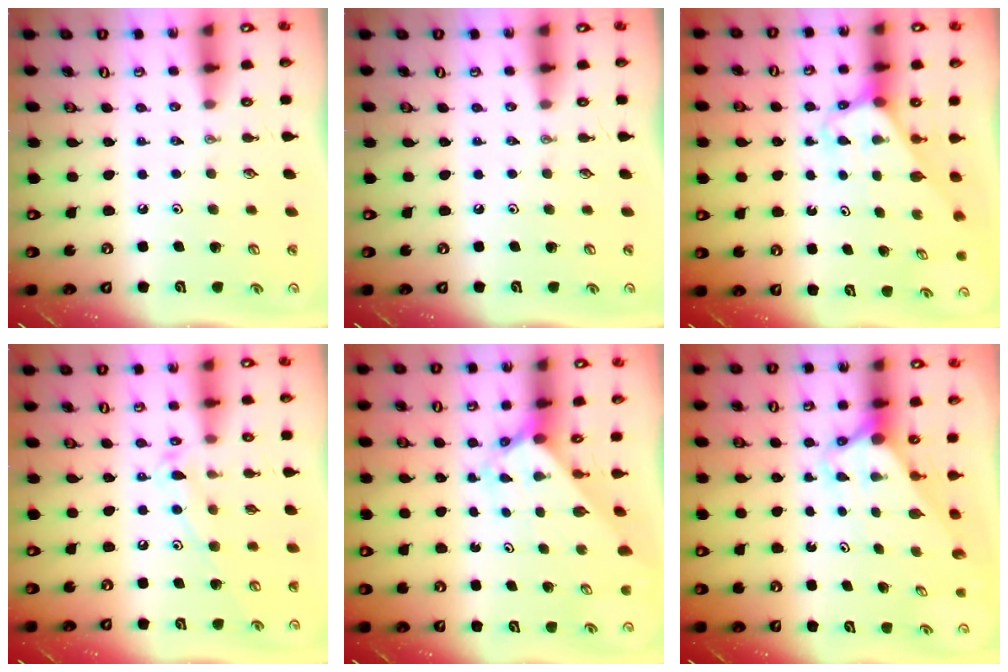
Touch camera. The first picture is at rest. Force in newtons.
{"total": 0.0}
{"total": 3.0, "press": 3.0, "slide": 0.2}
{"total": 10.5, "press": 10.5, "slide": 0.6}
{"total": 2.3, "press": 2.3, "slide": 0.2}
{"total": 2.8, "press": 2.8, "slide": 0.2}